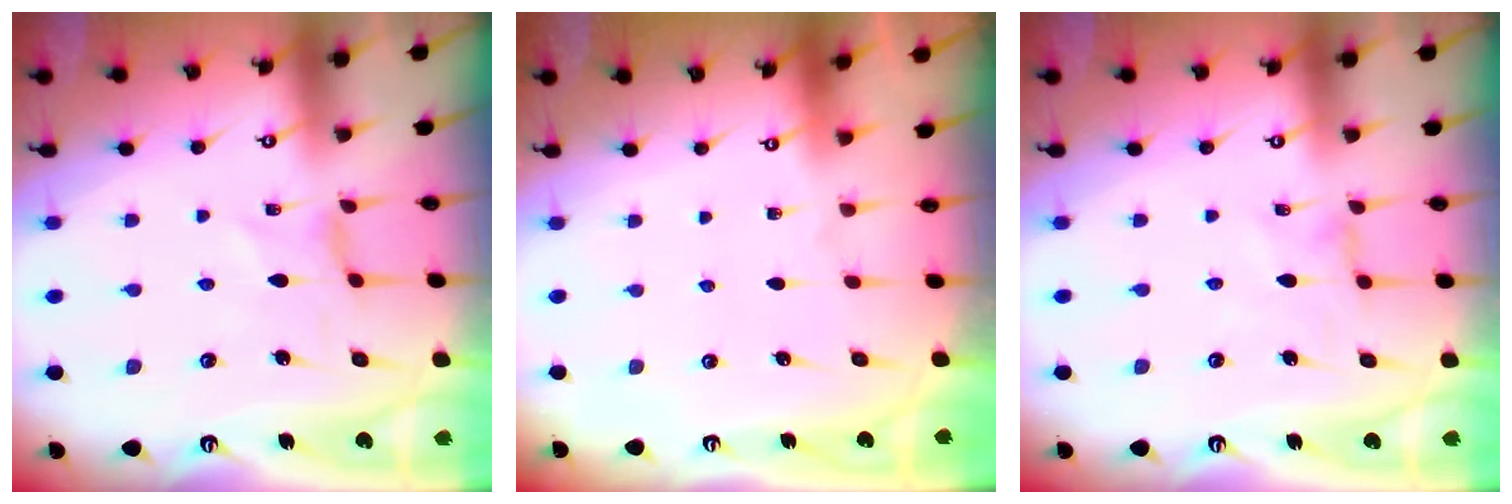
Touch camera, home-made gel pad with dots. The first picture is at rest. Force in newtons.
{"total": 0.0}
{"total": 0.0}